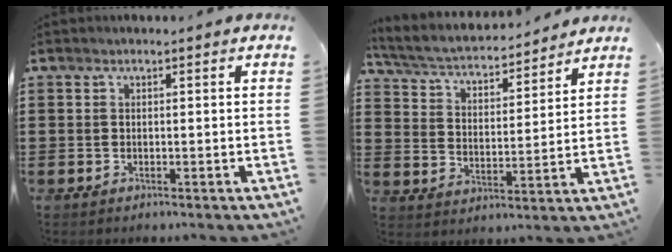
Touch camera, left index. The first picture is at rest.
{"total": 3.8, "force": [3.6, 0.7, 1.1], "torque": [-0.042, -0.028, 0.054]}